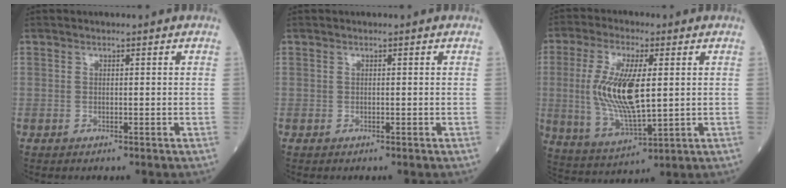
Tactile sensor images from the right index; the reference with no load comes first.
{"total": 0.0}
{"total": 12.6, "force": [1.1, 3.4, 12.0], "torque": [-0.261, -0.008, 0.026]}